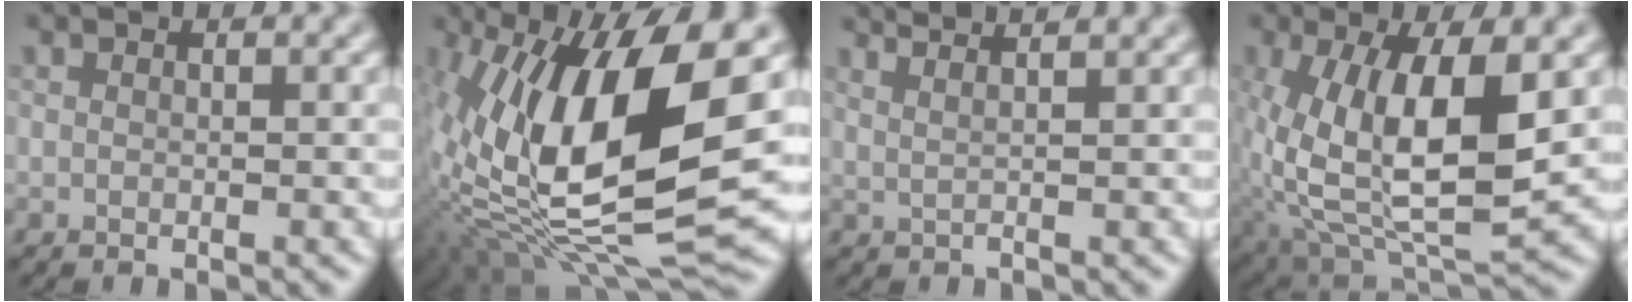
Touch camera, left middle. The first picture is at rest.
{"total": 16.6, "force": [0.6, 7.0, 15.1], "torque": [-0.308, 0.004, 0.019]}
{"total": 4.2, "force": [3.5, 0.9, 2.1], "torque": [-0.026, 0.025, 0.035]}
{"total": 10.3, "force": [-0.3, 4.1, 9.4], "torque": [-0.182, -0.010, 0.009]}